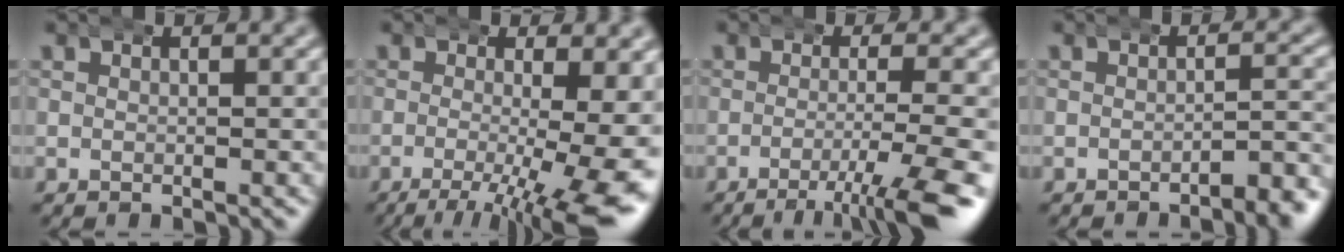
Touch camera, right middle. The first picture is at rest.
{"total": 8.2, "force": [-3.3, 2.9, 6.9], "torque": [-0.102, -0.039, -0.035]}
{"total": 7.4, "force": [-4.4, 0.9, 5.9], "torque": [-0.080, -0.015, -0.059]}
{"total": 3.1, "force": [-2.6, 0.5, 1.6], "torque": [-0.017, 0.001, -0.044]}